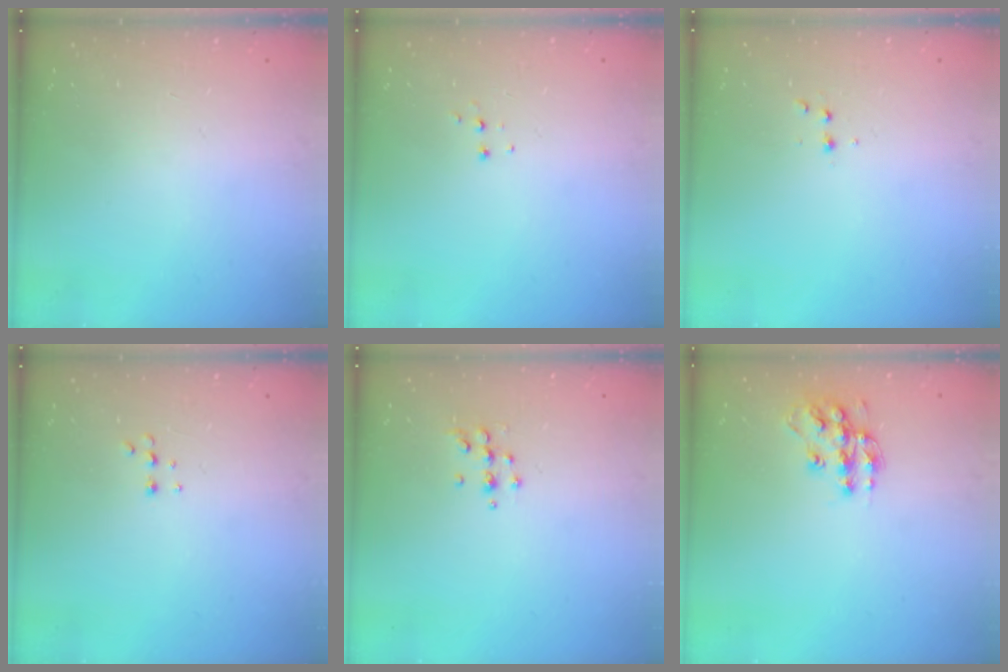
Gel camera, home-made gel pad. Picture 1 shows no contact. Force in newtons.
{"total": 4.5, "press": 4.5, "slide": 0.4}
{"total": 2.9, "press": 2.7, "slide": 1.1}
{"total": 4.0, "press": 4.0, "slide": 0.8}
{"total": 4.8, "press": 4.7, "slide": 0.5}
{"total": 12.6, "press": 12.5, "slide": 0.9}